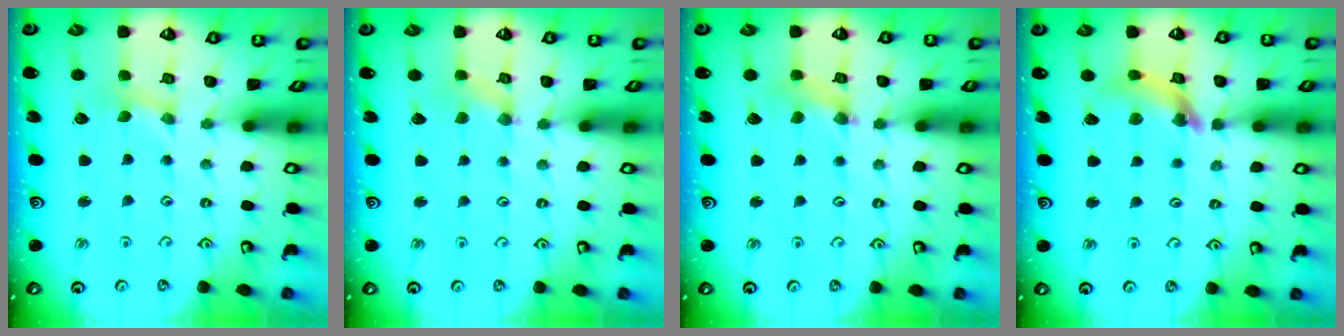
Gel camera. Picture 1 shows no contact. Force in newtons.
{"total": 0.6, "press": 0.6, "slide": 0.2}
{"total": 1.3, "press": 1.2, "slide": 0.2}
{"total": 10.5, "press": 10.5, "slide": 1.1}